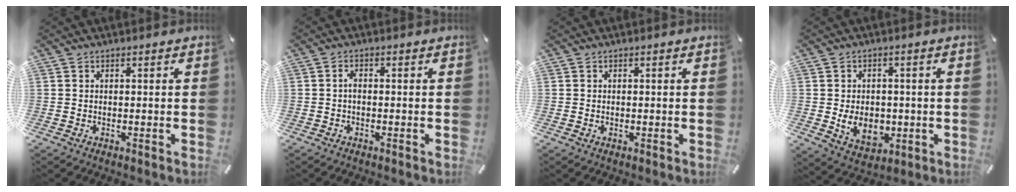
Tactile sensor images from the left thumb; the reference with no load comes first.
{"total": 1.5, "force": [-0.4, 0.7, 1.3], "torque": [-0.027, 0.002, -0.008]}
{"total": 0.0}
{"total": 8.5, "force": [-1.3, 6.5, 5.4], "torque": [-0.093, 0.002, -0.020]}